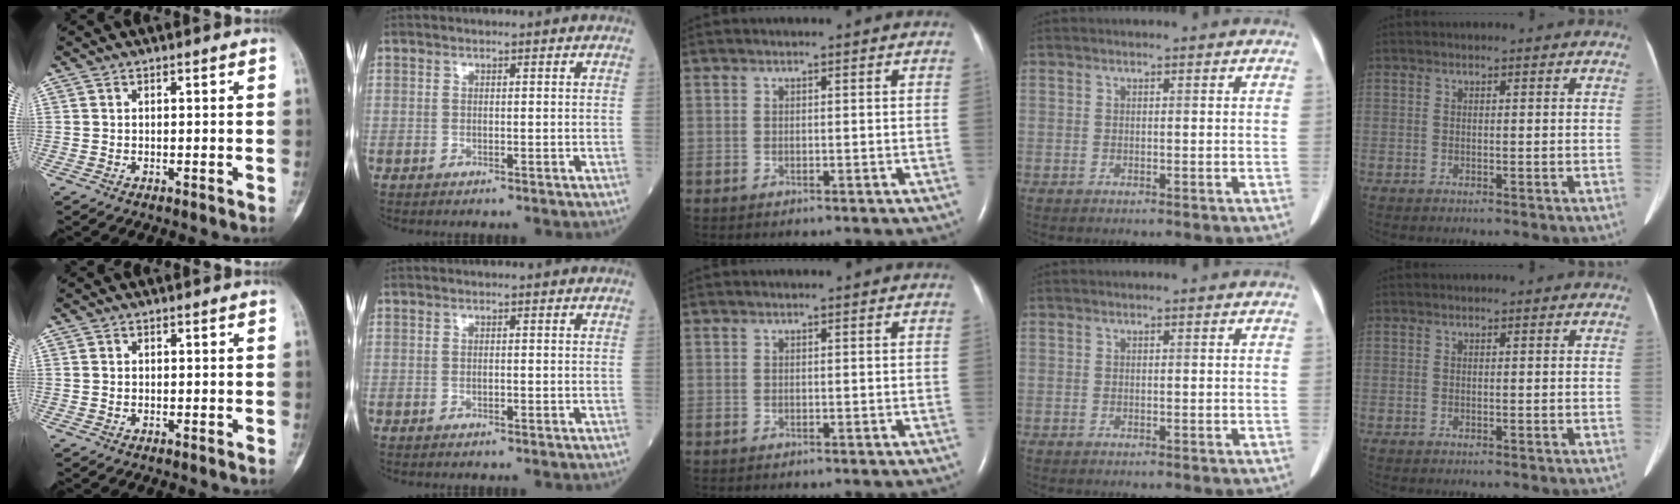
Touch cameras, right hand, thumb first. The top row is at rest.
{"index": {"total": 0.7, "force": [-0.2, 0.2, 0.6], "torque": [-0.010, 0.000, -0.004]}}